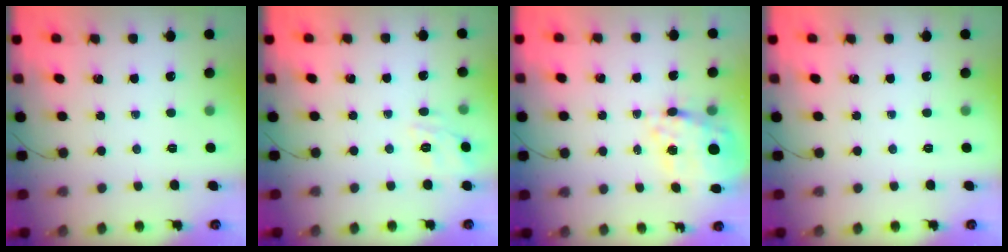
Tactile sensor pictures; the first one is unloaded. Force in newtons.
{"total": 9.4, "press": 9.3, "slide": 1.3}
{"total": 16.3, "press": 15.9, "slide": 3.6}
{"total": 0.0}